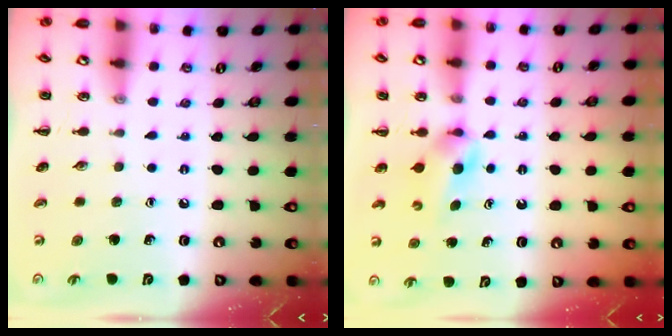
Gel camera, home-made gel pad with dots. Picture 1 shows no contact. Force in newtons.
{"total": 3.7, "press": 3.5, "slide": 1.1}